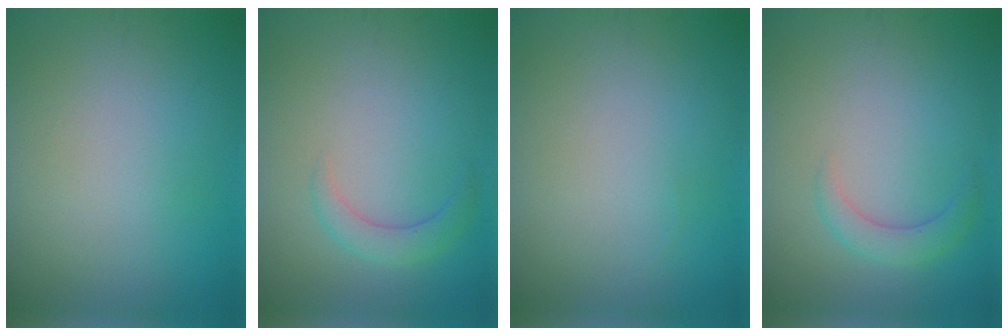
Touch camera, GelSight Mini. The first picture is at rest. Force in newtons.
{"total": 2.0, "press": 2.0, "slide": 0.1}
{"total": 0.0}
{"total": 2.0, "press": 2.0, "slide": 0.1}